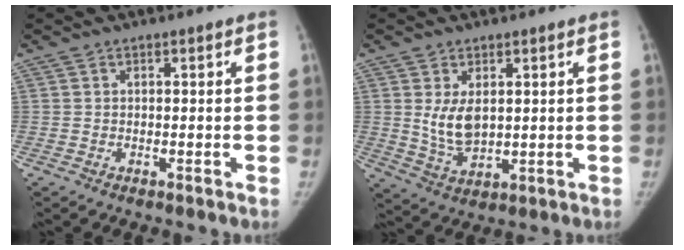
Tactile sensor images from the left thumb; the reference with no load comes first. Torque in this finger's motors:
{"motor_torque": [1.00, 0.96, 0.75, -0.16, 0.02]}